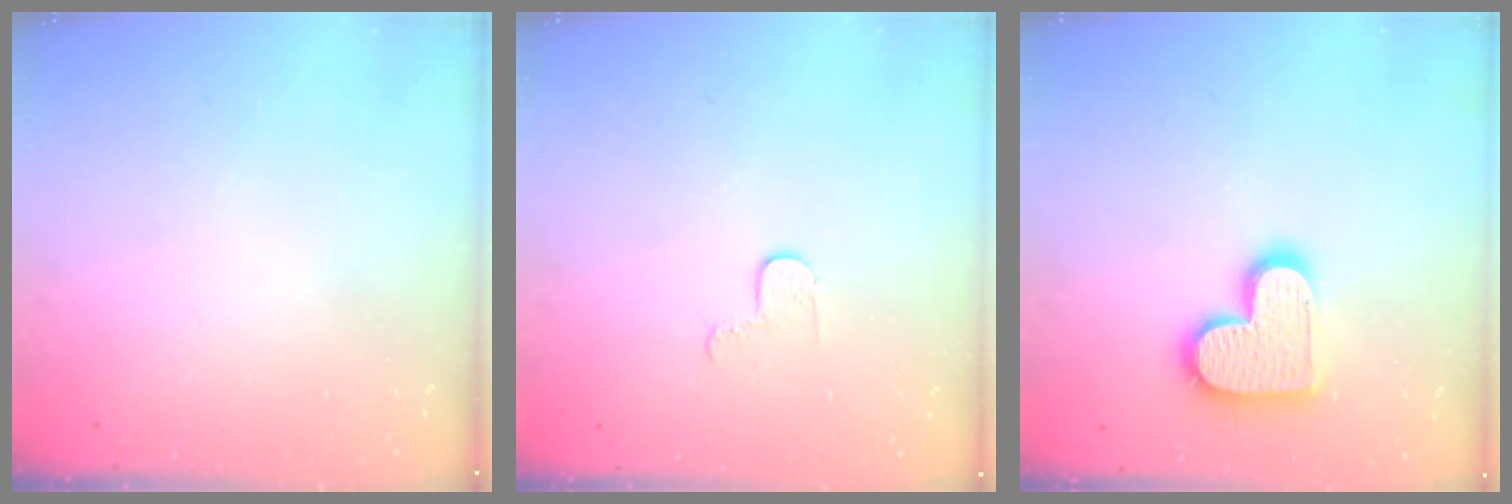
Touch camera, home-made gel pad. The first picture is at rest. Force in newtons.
{"total": 4.7, "press": 4.6, "slide": 0.4}
{"total": 15.1, "press": 15.1, "slide": 1.1}